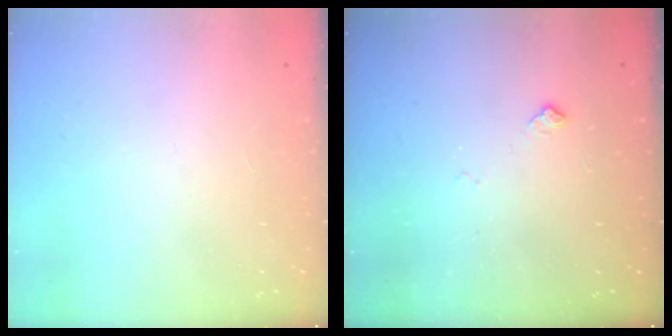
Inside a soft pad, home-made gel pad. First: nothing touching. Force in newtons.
{"total": 6.1, "press": 6.1, "slide": 0.7}